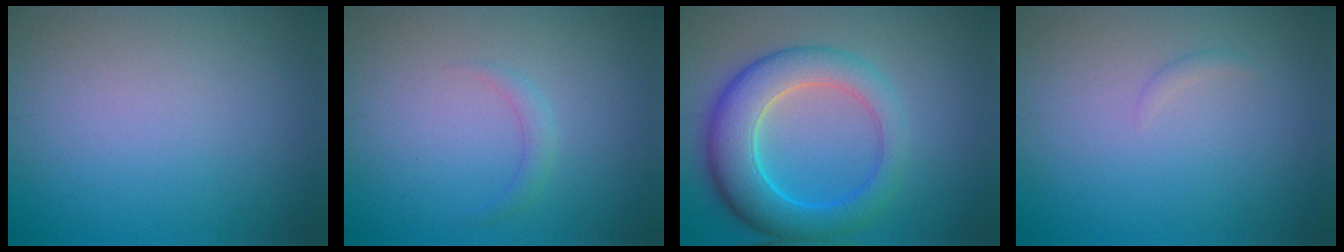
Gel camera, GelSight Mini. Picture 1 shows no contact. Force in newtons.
{"total": 1.1, "press": 1.1, "slide": 0.1}
{"total": 7.2, "press": 7.2, "slide": 0.5}
{"total": 0.5, "press": 0.5, "slide": 0.0}